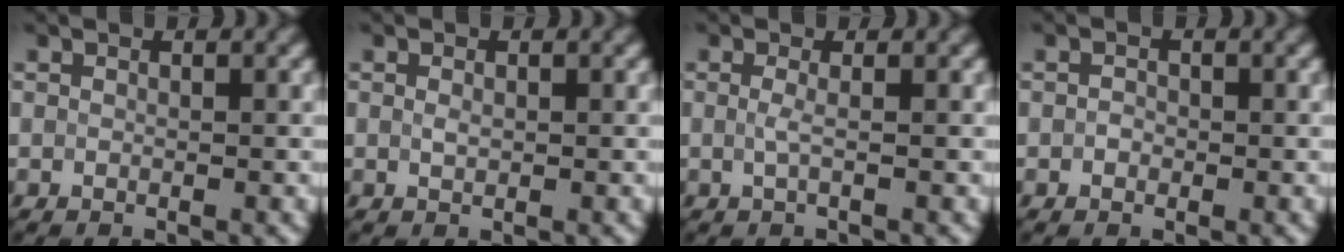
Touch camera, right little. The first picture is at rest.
{"total": 0.7, "force": [0.1, 0.4, 0.6], "torque": [-0.014, 0.001, 0.002]}
{"total": 0.8, "force": [0.0, -0.1, 0.8], "torque": [-0.024, -0.001, 0.001]}
{"total": 0.7, "force": [-0.2, 0.6, 0.3], "torque": [-0.006, 0.000, -0.006]}